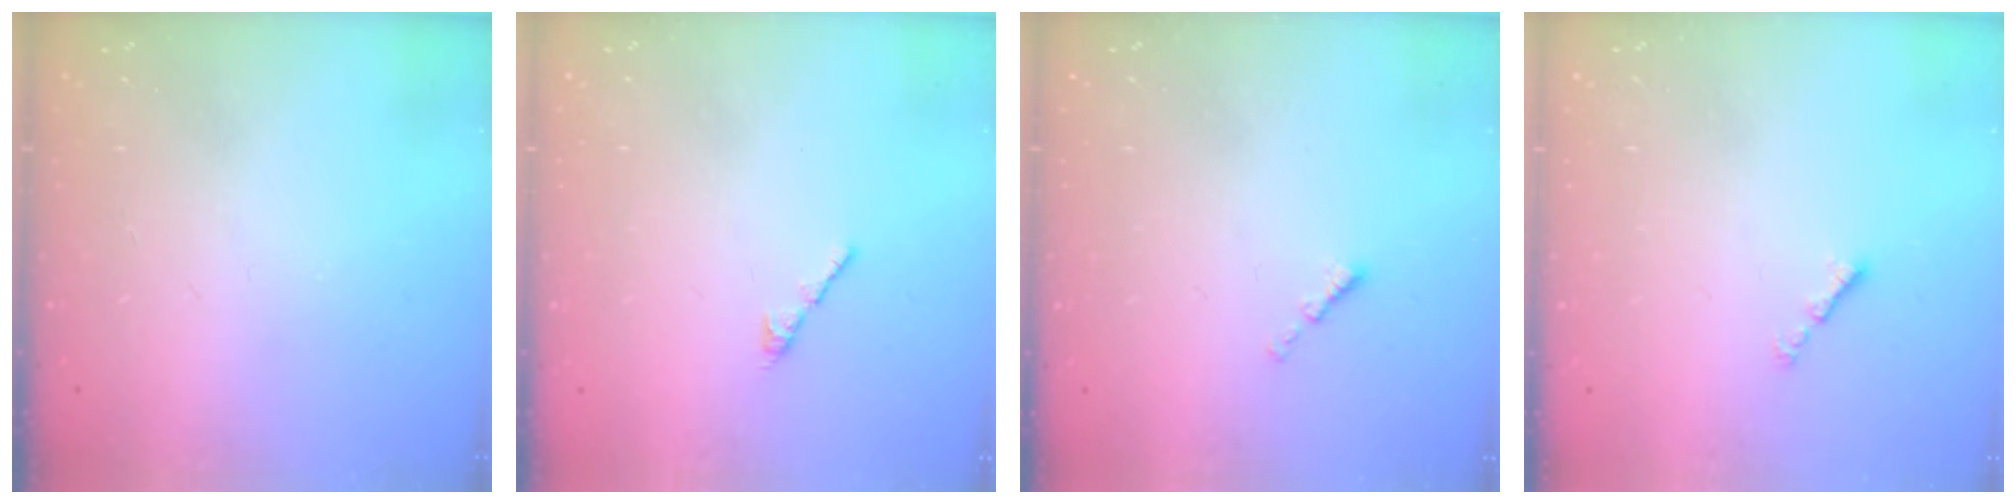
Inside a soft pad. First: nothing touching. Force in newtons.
{"total": 2.7, "press": 2.6, "slide": 0.7}
{"total": 0.0}
{"total": 1.3, "press": 1.2, "slide": 0.5}